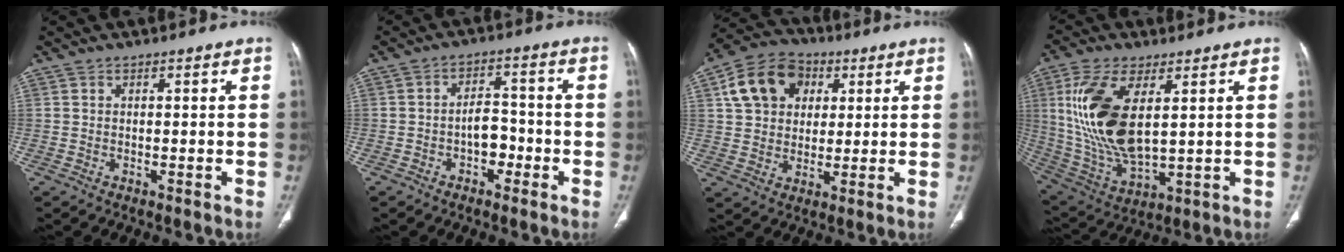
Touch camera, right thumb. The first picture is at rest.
{"total": 5.5, "force": [-2.1, 3.8, 3.4], "torque": [-0.030, 0.029, -0.039]}
{"total": 13.4, "force": [4.2, 10.4, 7.3], "torque": [-0.110, 0.004, 0.067]}
{"total": 18.0, "force": [3.9, 8.4, 15.4], "torque": [-0.321, -0.021, 0.089]}